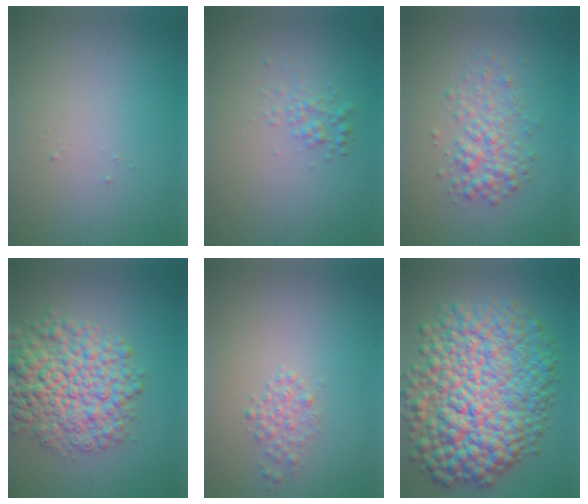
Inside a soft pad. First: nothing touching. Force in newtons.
{"total": 1.5, "press": 1.5, "slide": 0.1}
{"total": 3.1, "press": 3.1, "slide": 0.1}
{"total": 8.3, "press": 8.3, "slide": 0.2}
{"total": 1.5, "press": 1.5, "slide": 0.1}
{"total": 14.6, "press": 14.6, "slide": 0.2}